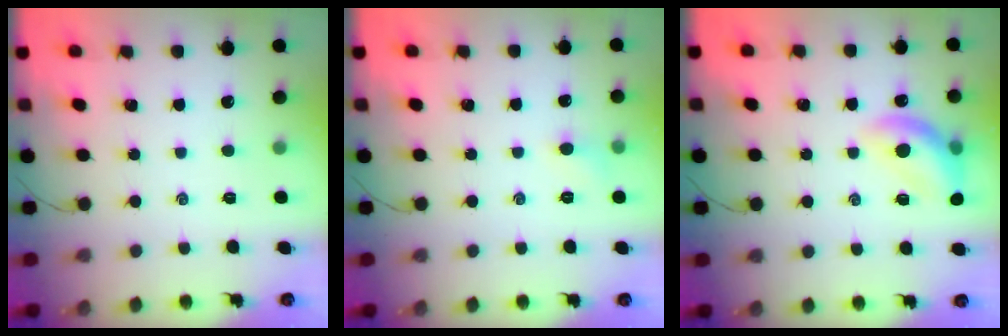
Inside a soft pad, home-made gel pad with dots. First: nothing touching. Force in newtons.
{"total": 4.7, "press": 4.5, "slide": 1.4}
{"total": 14.4, "press": 14.1, "slide": 3.0}